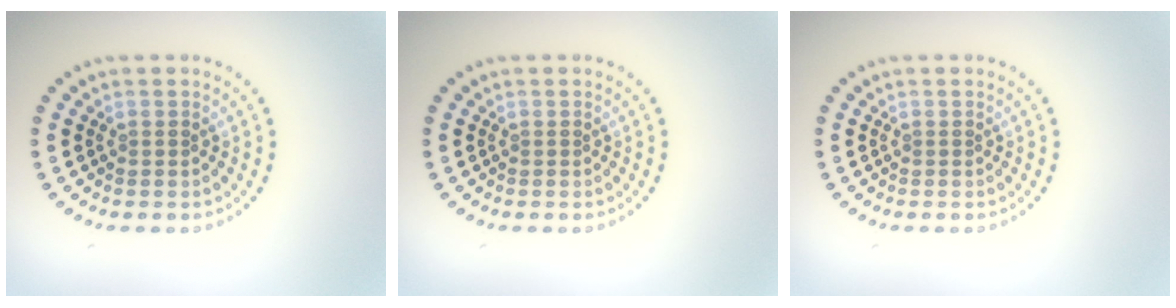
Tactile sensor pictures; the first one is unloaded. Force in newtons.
{"total": 0.0}
{"total": 0.0}